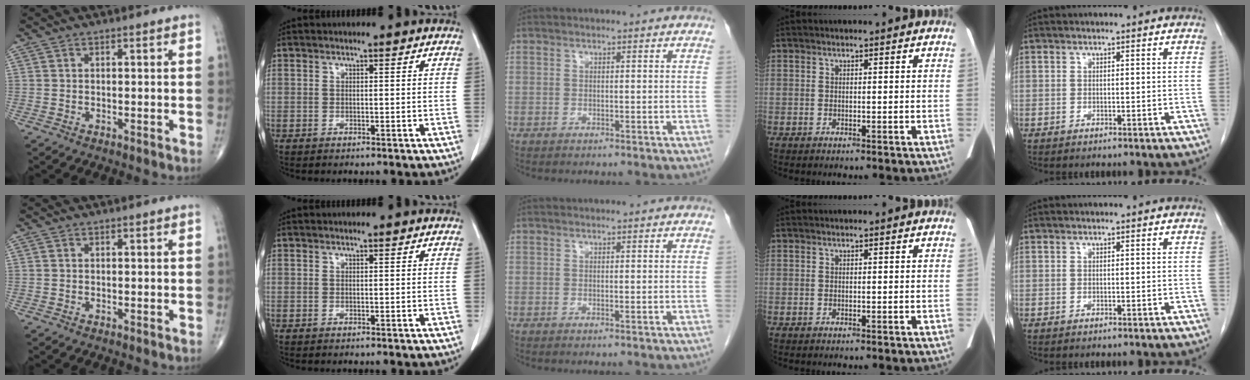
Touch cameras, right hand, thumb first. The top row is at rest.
{}